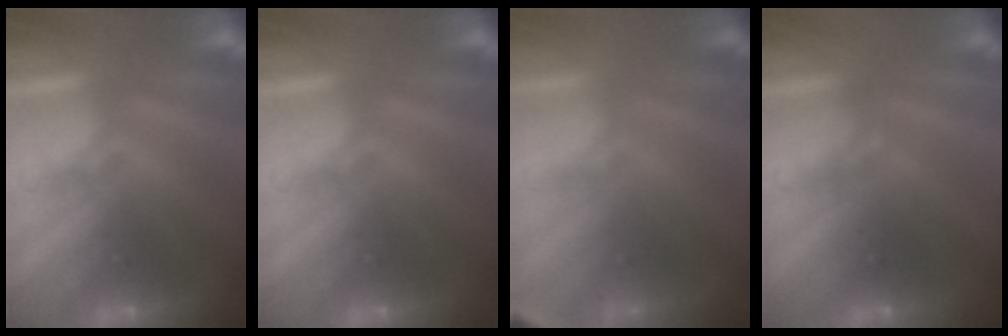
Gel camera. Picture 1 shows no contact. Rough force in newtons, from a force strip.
{"total": 0.0}
{"total": 2.8}
{"total": 2.3}